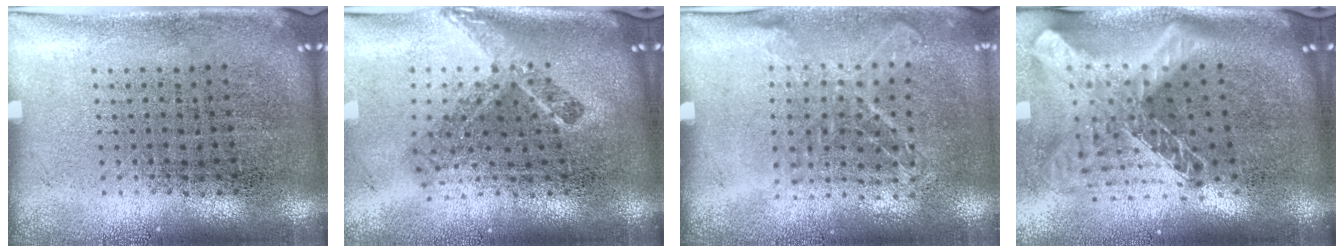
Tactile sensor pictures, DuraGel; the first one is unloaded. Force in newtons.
{"total": 2.2, "press": 1.5, "slide": 1.7}
{"total": 1.1, "press": 1.1, "slide": 0.3}
{"total": 2.9, "press": 2.1, "slide": 2.0}